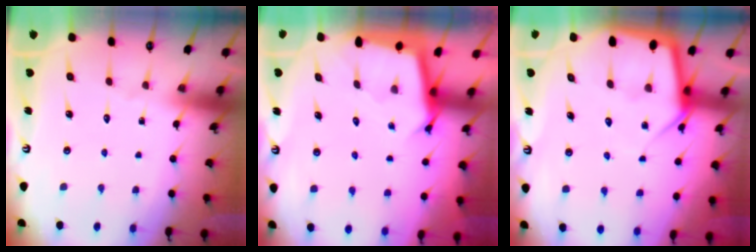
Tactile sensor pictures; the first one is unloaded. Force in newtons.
{"total": 2.5, "press": 2.5, "slide": 0.1}
{"total": 7.8, "press": 7.7, "slide": 0.7}